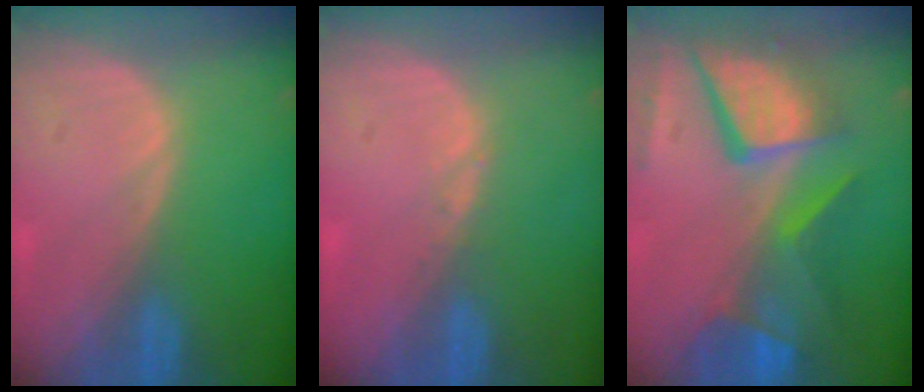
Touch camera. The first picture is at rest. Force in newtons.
{"total": 0.6, "press": 0.5, "slide": 0.3}
{"total": 12.1, "press": 9.9, "slide": 6.9}